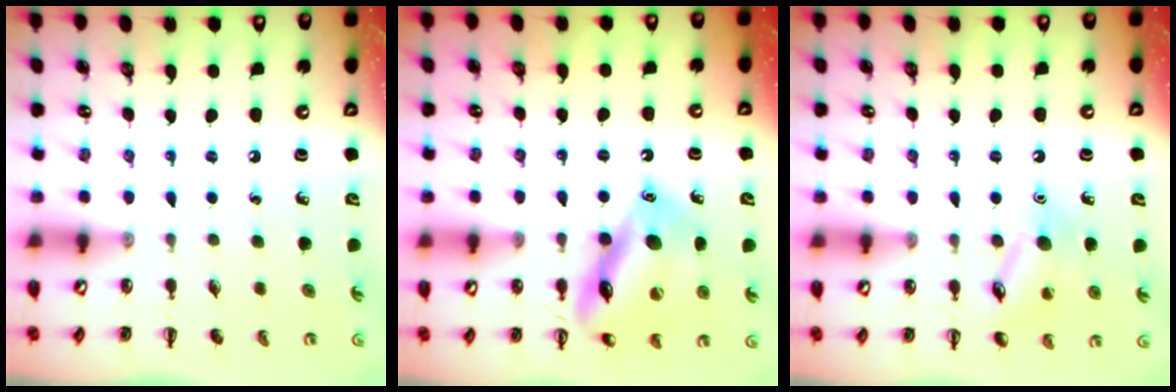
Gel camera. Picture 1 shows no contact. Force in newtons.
{"total": 15.8, "press": 15.7, "slide": 1.3}
{"total": 11.0, "press": 10.9, "slide": 1.4}